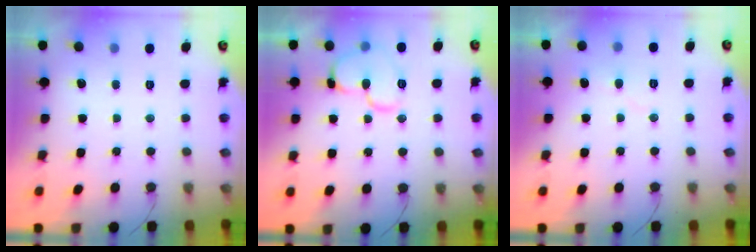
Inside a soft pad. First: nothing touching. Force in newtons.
{"total": 12.8, "press": 12.7, "slide": 1.7}
{"total": 4.3, "press": 4.3, "slide": 0.4}